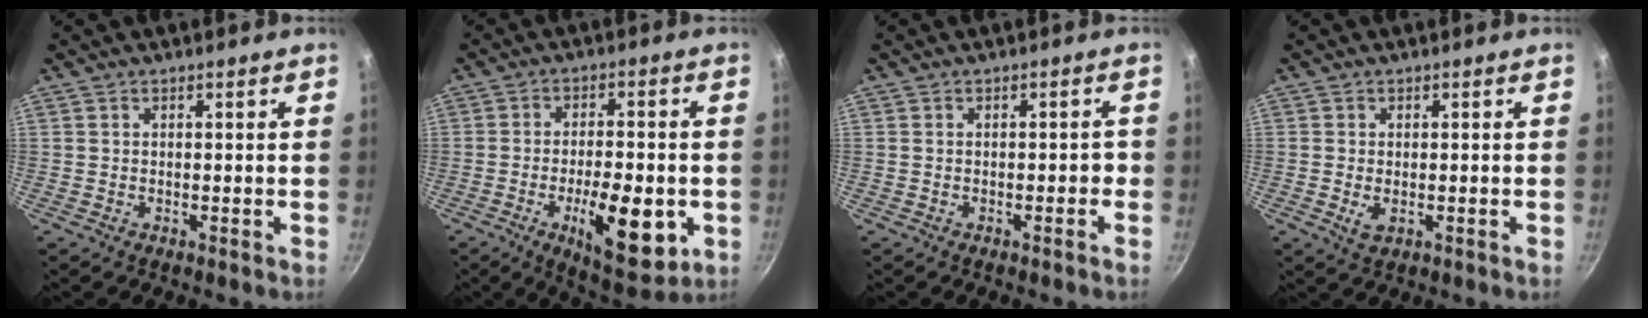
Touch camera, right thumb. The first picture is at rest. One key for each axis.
{"total": 14.6, "fx": -4.3, "fy": 5.8, "fz": 12.8, "tx": -0.173, "ty": 0.004, "tz": -0.057}
{"total": 1.6, "fx": -0.6, "fy": 0.8, "fz": 1.3, "tx": -0.011, "ty": 0.013, "tz": -0.007}
{"total": 2.6, "fx": -0.5, "fy": 1.6, "fz": 2.1, "tx": -0.040, "ty": -0.005, "tz": -0.006}